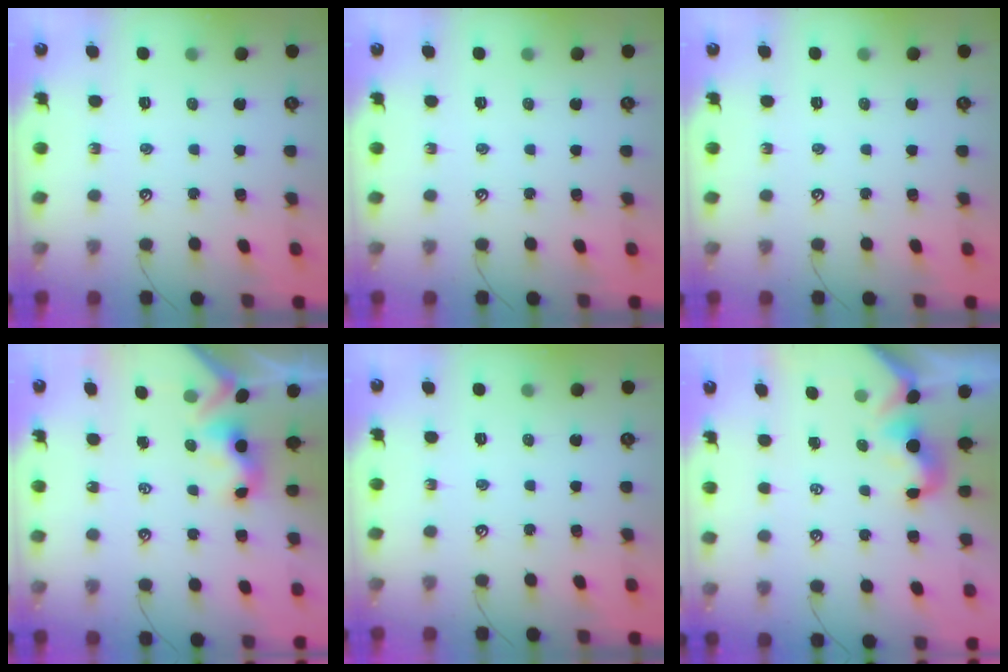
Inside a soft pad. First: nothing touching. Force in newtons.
{"total": 0.0}
{"total": 0.0}
{"total": 3.2, "press": 3.2, "slide": 0.4}
{"total": 0.0}
{"total": 1.2, "press": 1.1, "slide": 0.3}